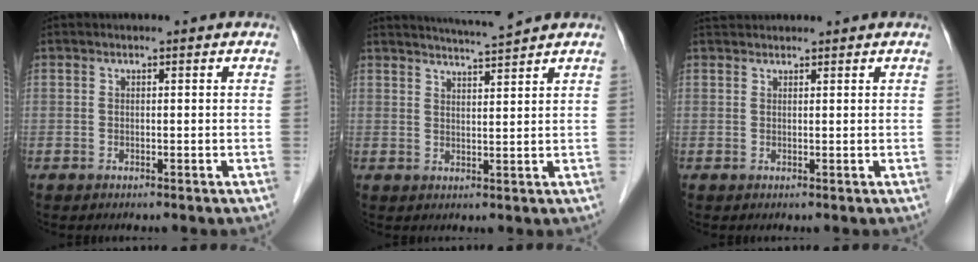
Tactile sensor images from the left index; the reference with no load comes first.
{"total": 4.5, "force": [4.2, -1.2, 1.0], "torque": [-0.020, -0.001, 0.071]}
{"total": 2.3, "force": [2.3, 0.4, 0.4], "torque": [-0.008, 0.029, 0.043]}